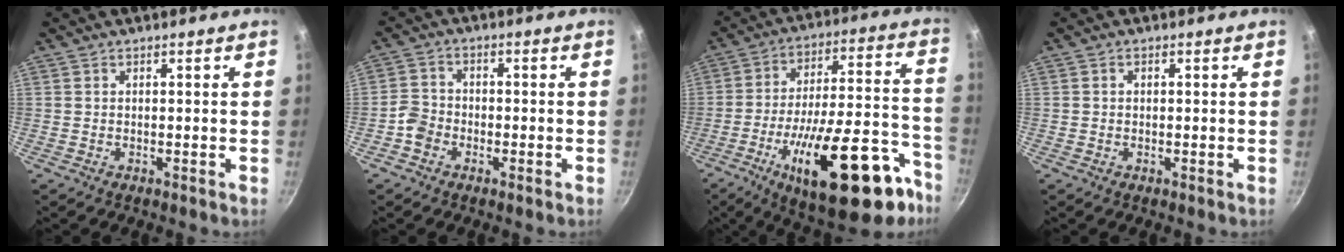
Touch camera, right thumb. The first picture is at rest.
{"total": 3.9, "force": [-2.1, 3.0, 1.3], "torque": [-0.016, 0.023, -0.046]}
{"total": 28.6, "force": [-14.7, 10.9, 22.0], "torque": [-0.285, 0.071, -0.216]}
{"total": 0.7, "force": [0.0, 0.6, 0.3], "torque": [-0.005, 0.005, 0.001]}